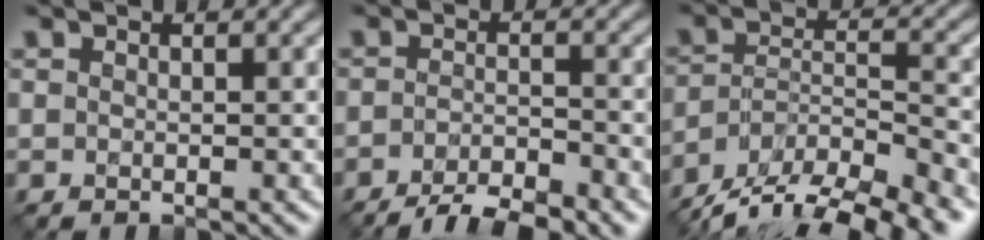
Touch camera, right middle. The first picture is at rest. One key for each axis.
{"total": 5.2, "fx": -3.9, "fy": 1.2, "fz": 3.2, "tx": -0.050, "ty": -0.004, "tz": -0.069}
{"total": 13.3, "fx": -11.1, "fy": 4.1, "fz": 6.0, "tx": -0.101, "ty": -0.016, "tz": -0.166}